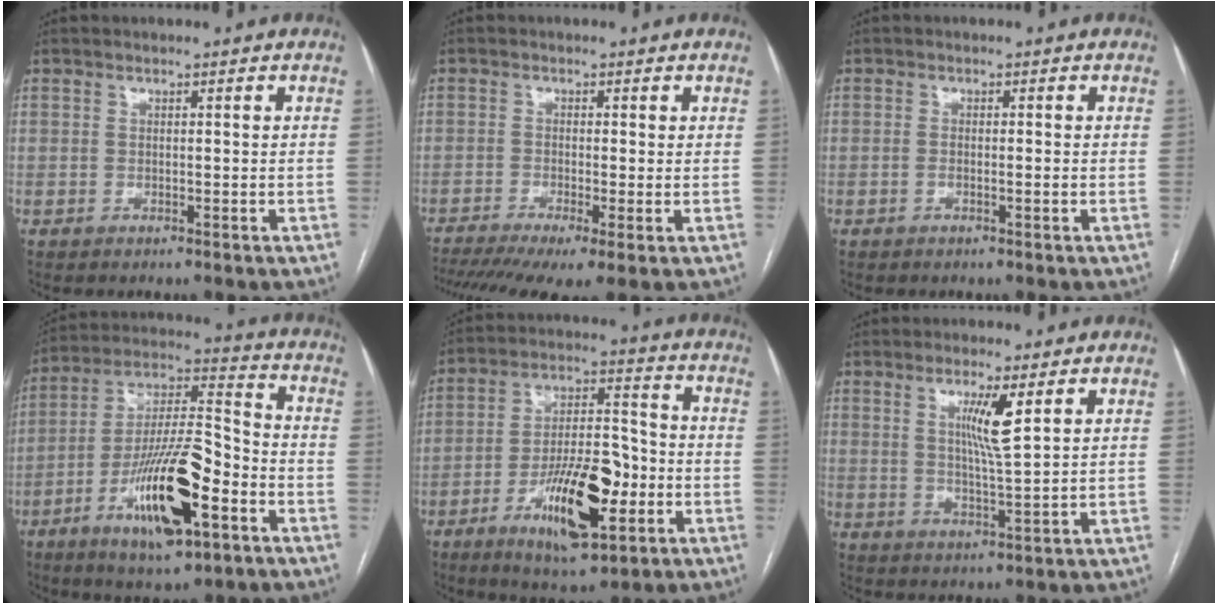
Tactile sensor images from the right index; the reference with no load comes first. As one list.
[{"total": 10.9, "force": [-6.7, 2.4, 8.2], "torque": [-0.154, -0.014, -0.109]}, {"total": 1.5, "force": [-0.4, 0.3, 1.4], "torque": [-0.026, 0.000, -0.004]}, {"total": 17.7, "force": [-7.3, 4.2, 15.6], "torque": [-0.293, -0.003, -0.119]}, {"total": 14.9, "force": [-5.5, 4.6, 13.0], "torque": [-0.229, 0.005, -0.085]}, {"total": 5.8, "force": [2.3, -0.2, 5.3], "torque": [-0.095, -0.010, 0.041]}]